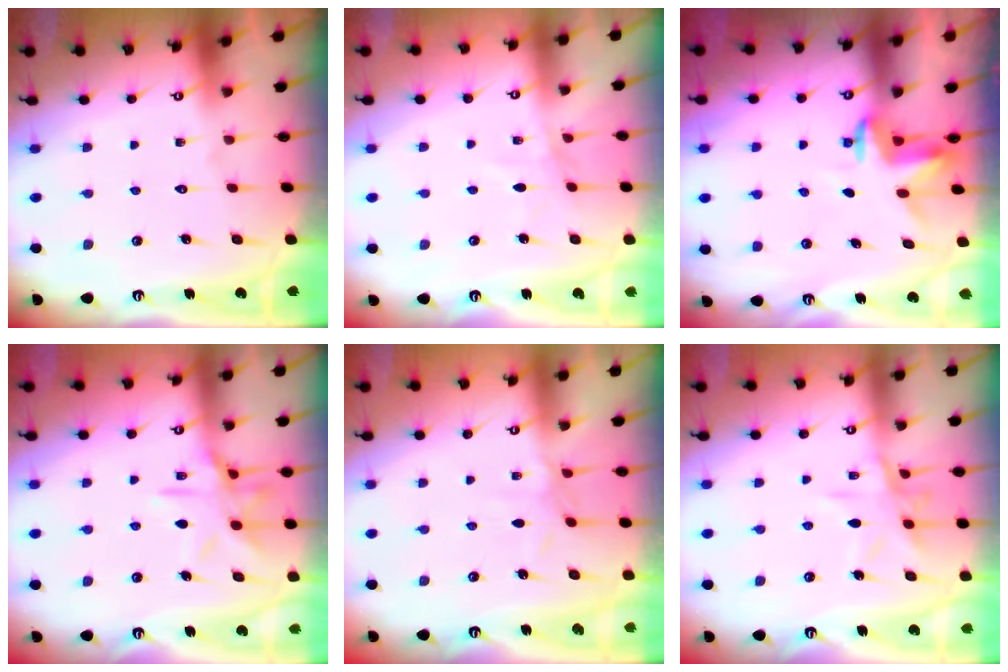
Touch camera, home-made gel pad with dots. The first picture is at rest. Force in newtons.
{"total": 3.1, "press": 3.1, "slide": 0.3}
{"total": 3.3, "press": 3.3, "slide": 0.2}
{"total": 12.6, "press": 12.6, "slide": 1.0}
{"total": 2.8, "press": 2.8, "slide": 0.5}
{"total": 10.0, "press": 10.0, "slide": 0.8}